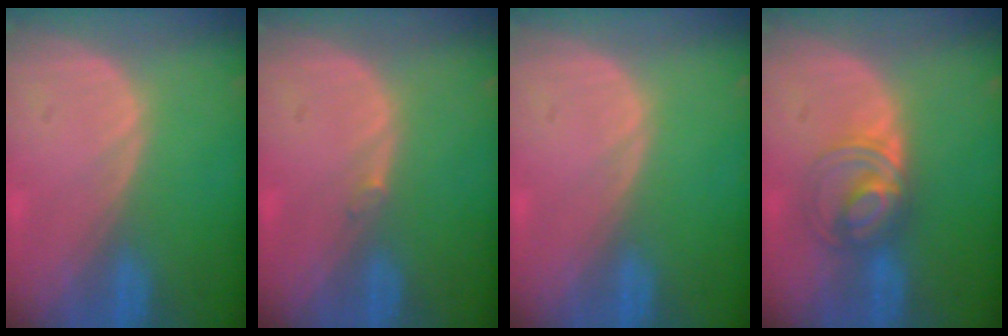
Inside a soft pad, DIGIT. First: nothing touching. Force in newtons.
{"total": 0.5, "press": 0.5, "slide": 0.1}
{"total": 0.0}
{"total": 5.5, "press": 5.5, "slide": 0.6}